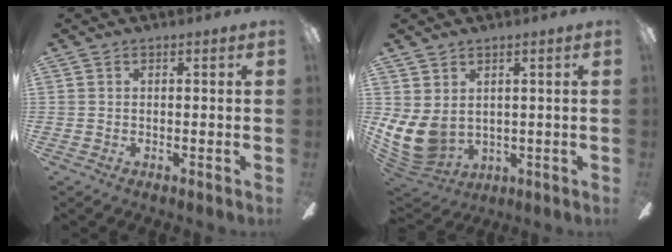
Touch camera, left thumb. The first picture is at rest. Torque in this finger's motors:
{"motor_torque": [1.27, 1.64, 0.87, -0.85, 0.07]}